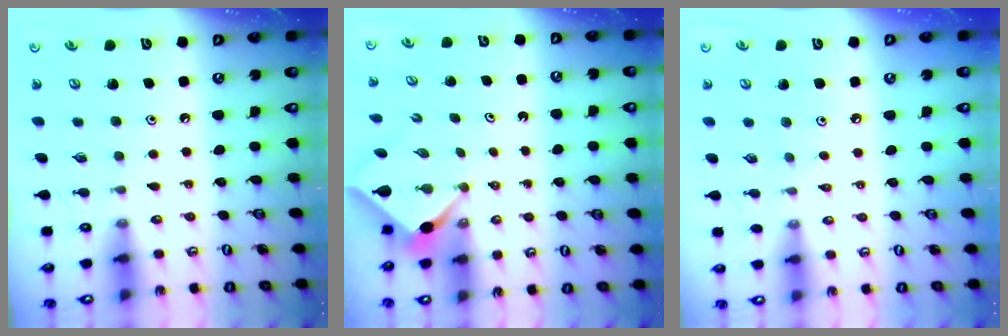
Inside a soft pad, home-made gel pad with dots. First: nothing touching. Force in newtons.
{"total": 2.4, "press": 2.4, "slide": 0.3}
{"total": 1.7, "press": 1.7, "slide": 0.3}